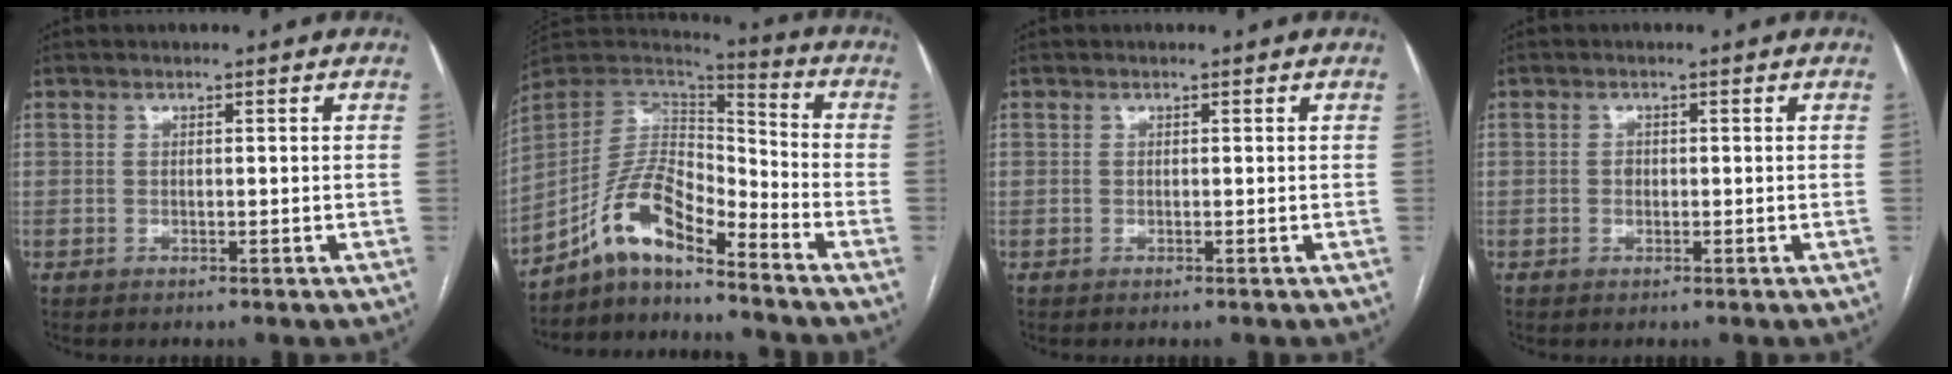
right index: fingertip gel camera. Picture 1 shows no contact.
{"total": 11.5, "force": [-8.2, 3.3, 7.4], "torque": [-0.145, 0.035, -0.148]}
{"total": 0.0}
{"total": 1.1, "force": [-0.1, 0.9, 0.6], "torque": [-0.011, 0.002, -0.001]}